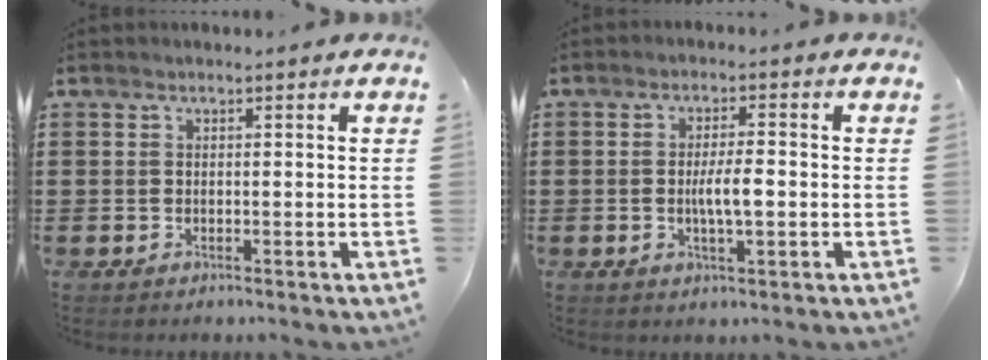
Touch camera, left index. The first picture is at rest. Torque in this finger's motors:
{"motor_torque": [0.16, 0.03, 0.33, 0.10]}